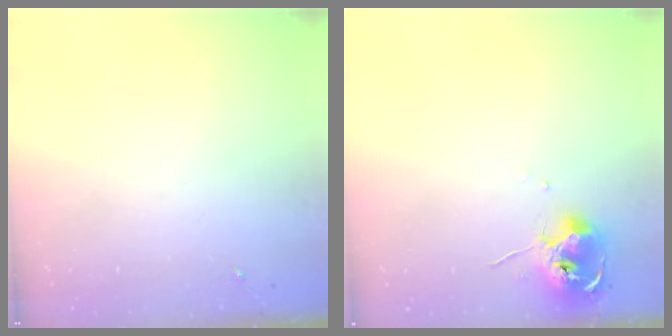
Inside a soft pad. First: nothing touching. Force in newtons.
{"total": 10.5, "press": 10.4, "slide": 1.0}